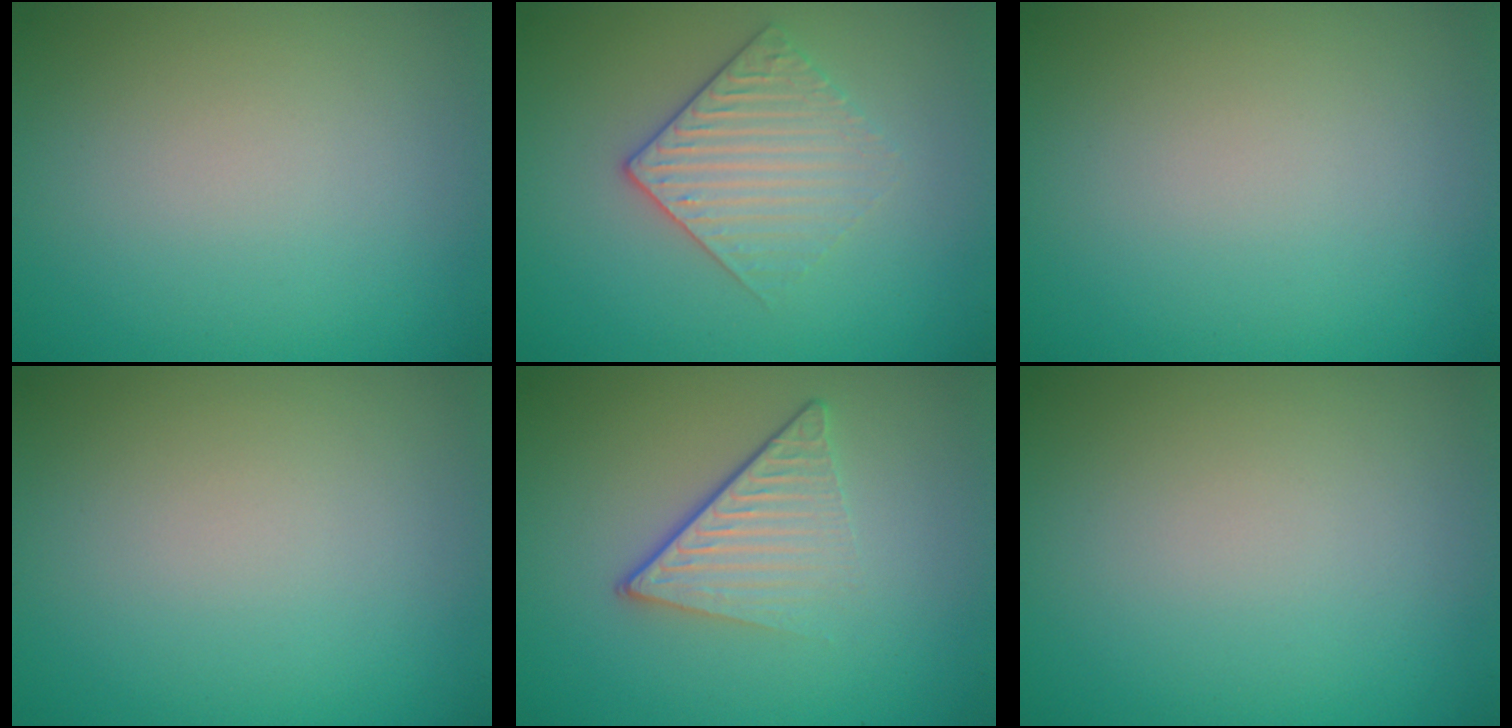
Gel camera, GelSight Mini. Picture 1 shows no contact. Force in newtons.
{"total": 3.1, "press": 2.8, "slide": 1.4}
{"total": 0.0}
{"total": 0.0}
{"total": 4.4, "press": 2.8, "slide": 3.4}
{"total": 0.0}